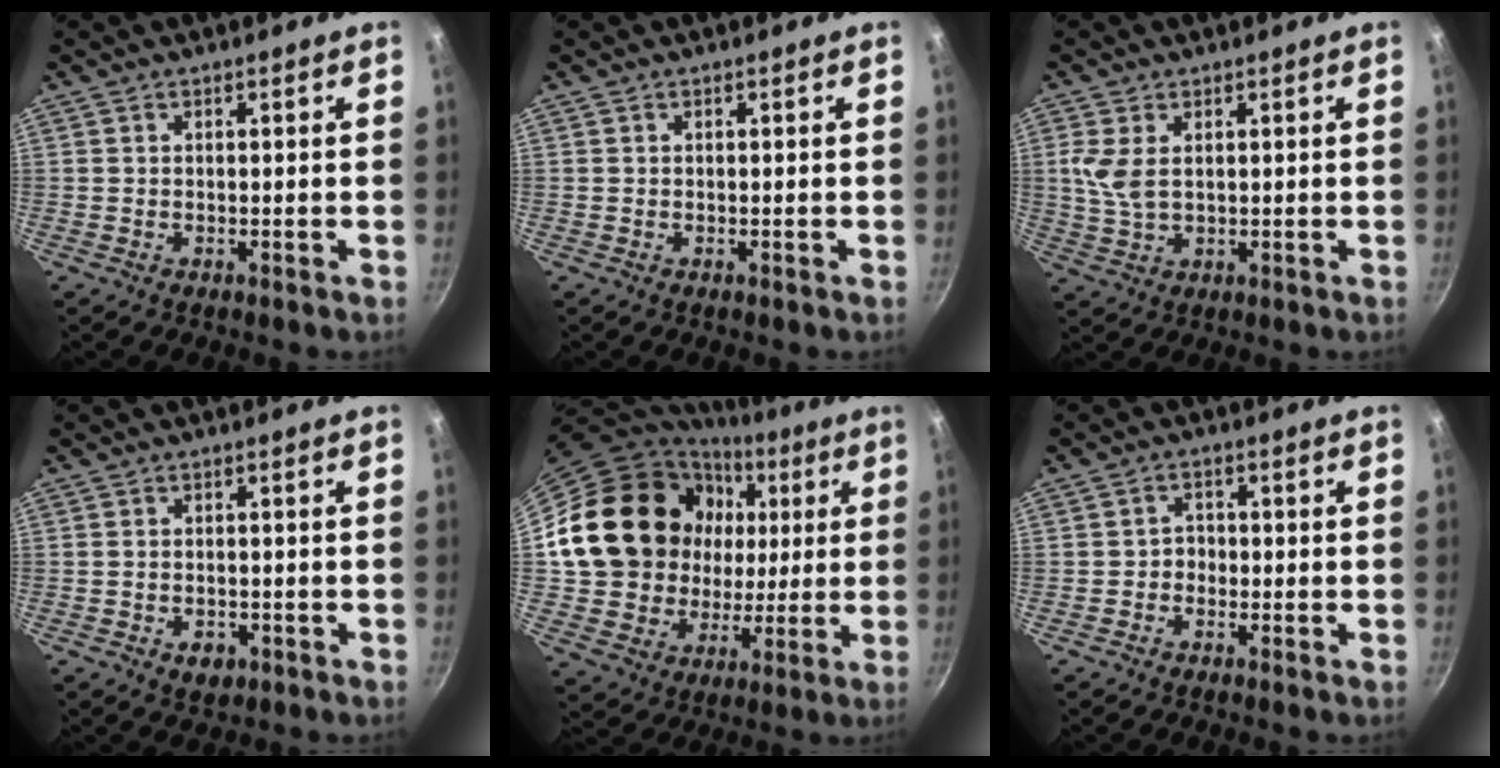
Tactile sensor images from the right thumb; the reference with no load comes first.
{"total": 0.0}
{"total": 5.6, "force": [1.3, 3.1, 4.4], "torque": [-0.092, -0.003, 0.030]}
{"total": 3.3, "force": [-1.4, 2.2, 2.0], "torque": [-0.029, 0.009, -0.015]}
{"total": 24.4, "force": [4.7, 20.6, 12.3], "torque": [-0.207, 0.019, 0.100]}
{"total": 2.4, "force": [-0.8, 2.1, 1.0], "torque": [0.003, 0.012, -0.018]}